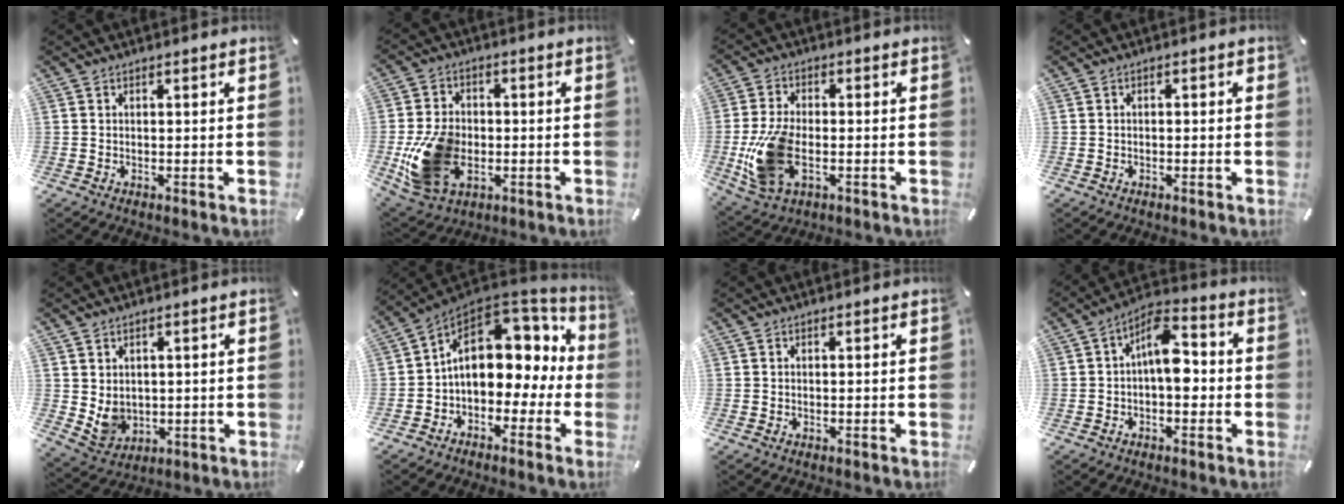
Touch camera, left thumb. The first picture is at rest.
{"total": 15.2, "force": [-3.3, 11.2, 9.8], "torque": [-0.209, 0.010, -0.054]}
{"total": 13.6, "force": [-3.1, 7.8, 10.7], "torque": [-0.230, -0.005, -0.050]}
{"total": 1.3, "force": [-0.9, 0.5, 0.8], "torque": [-0.014, 0.004, -0.018]}
{"total": 5.7, "force": [2.0, 5.1, 1.6], "torque": [-0.039, -0.016, 0.038]}
{"total": 14.6, "force": [3.1, 10.2, 9.9], "torque": [-0.165, -0.015, 0.054]}
{"total": 0.0}
{"total": 9.1, "force": [-0.5, 5.0, 7.7], "torque": [-0.128, 0.007, -0.010]}